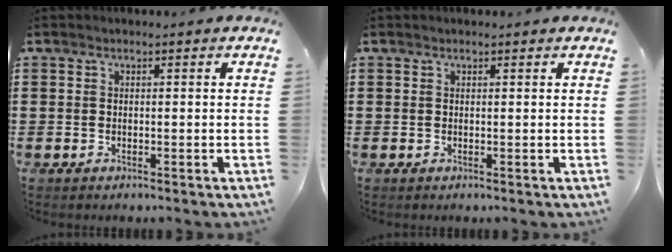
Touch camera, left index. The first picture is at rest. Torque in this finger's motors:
{"motor_torque": [0.20, -0.83, 0.10, 0.02]}